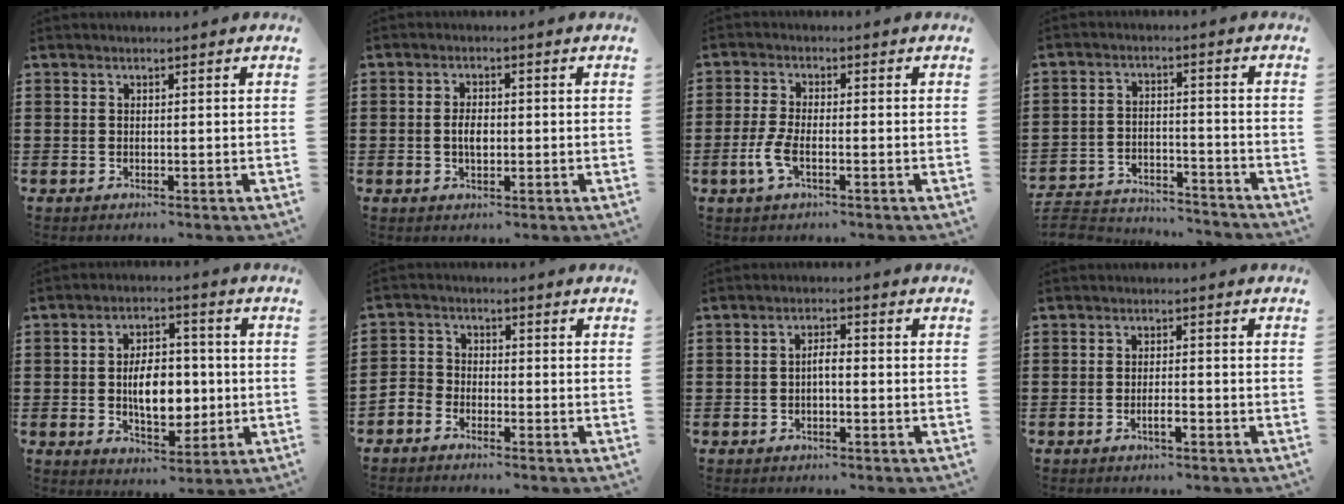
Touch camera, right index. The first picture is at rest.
{"total": 3.0, "force": [-0.3, 1.4, 2.6], "torque": [-0.050, 0.003, -0.006]}
{"total": 3.8, "force": [-1.5, 1.1, 3.3], "torque": [-0.085, -0.009, -0.033]}
{"total": 5.3, "force": [-5.2, 0.6, 0.9], "torque": [-0.031, 0.000, -0.106]}
{"total": 8.1, "force": [-0.6, 4.9, 6.5], "torque": [-0.097, -0.002, -0.017]}
{"total": 2.5, "force": [-2.2, 1.2, 0.0], "torque": [-0.016, 0.005, -0.052]}
{"total": 2.0, "force": [-0.6, 0.6, 1.8], "torque": [-0.035, 0.002, -0.011]}
{"total": 2.1, "force": [-1.1, 0.5, 1.7], "torque": [-0.030, 0.003, -0.020]}